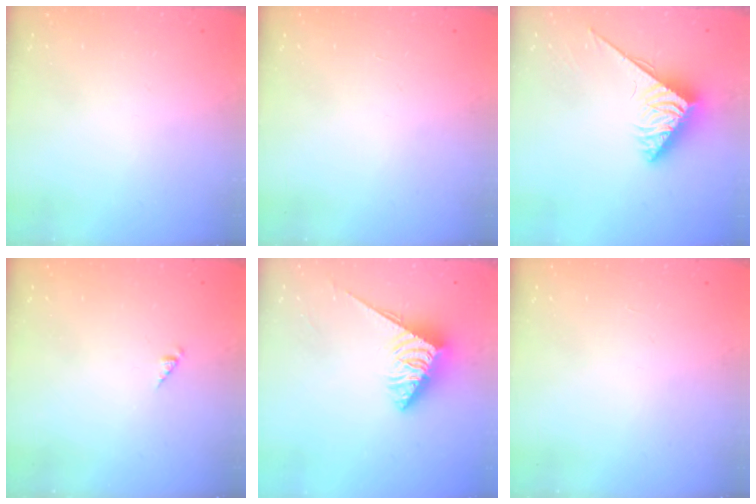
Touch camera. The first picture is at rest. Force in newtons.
{"total": 0.0}
{"total": 3.9, "press": 3.9, "slide": 0.5}
{"total": 0.8, "press": 0.8, "slide": 0.2}
{"total": 3.5, "press": 3.5, "slide": 0.3}
{"total": 0.0}